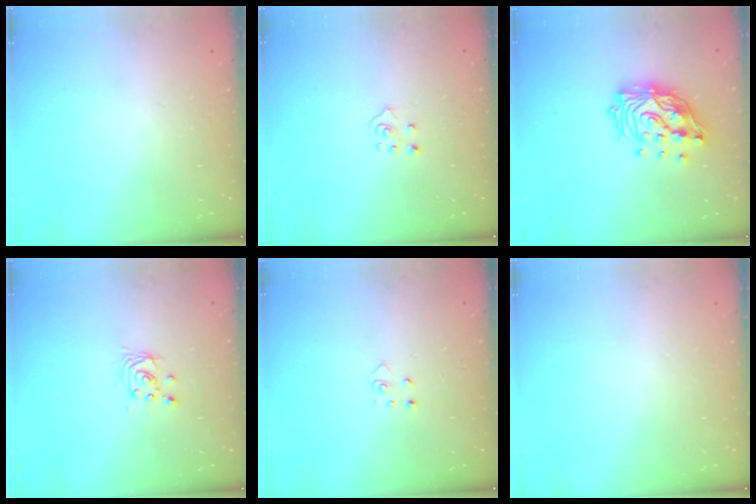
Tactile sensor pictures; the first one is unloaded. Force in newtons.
{"total": 2.7, "press": 2.7, "slide": 0.2}
{"total": 16.7, "press": 16.6, "slide": 1.1}
{"total": 2.8, "press": 2.8, "slide": 0.2}
{"total": 4.2, "press": 4.2, "slide": 0.3}
{"total": 0.0}